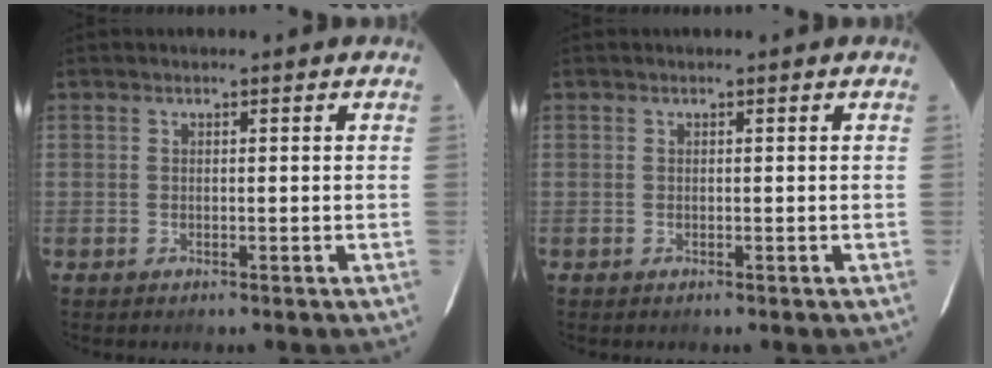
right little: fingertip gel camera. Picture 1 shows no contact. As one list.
[{"total": 0.0}]